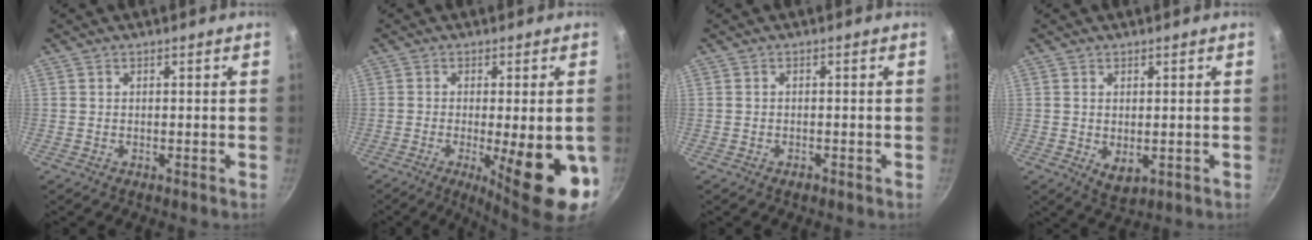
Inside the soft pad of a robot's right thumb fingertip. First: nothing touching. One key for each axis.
{"total": 16.0, "fx": -4.4, "fy": 4.2, "fz": 14.8, "tx": -0.183, "ty": -0.007, "tz": -0.050}
{"total": 1.1, "fx": -0.7, "fy": 0.6, "fz": 0.5, "tx": -0.011, "ty": 0.006, "tz": -0.012}
{"total": 4.1, "fx": -0.4, "fy": 2.3, "fz": 3.4, "tx": -0.053, "ty": -0.016, "tz": -0.001}